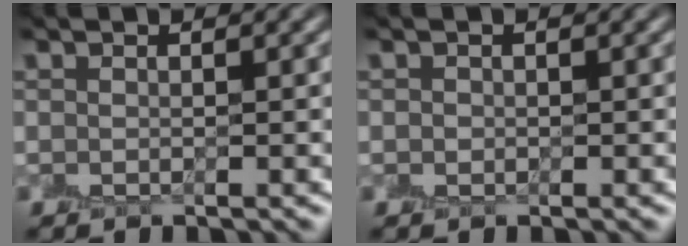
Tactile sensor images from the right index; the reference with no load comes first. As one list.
[{"total": 0.6, "force": [0.0, 0.6, 0.3], "torque": [-0.001, 0.003, 0.004]}]